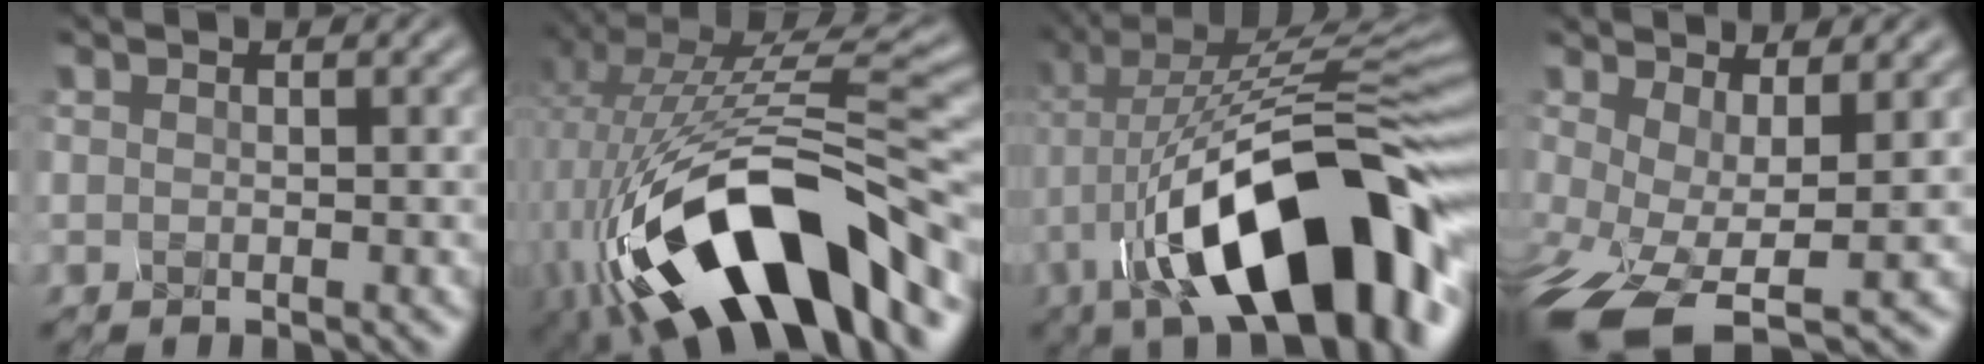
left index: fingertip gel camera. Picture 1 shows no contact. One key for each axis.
{"total": 13.3, "fx": -5.7, "fy": 4.7, "fz": 11.1, "tx": -0.204, "ty": 0.005, "tz": -0.065}
{"total": 15.1, "fx": -4.1, "fy": 6.3, "fz": 13.1, "tx": -0.202, "ty": 0.031, "tz": -0.046}
{"total": 6.5, "fx": -3.3, "fy": 1.6, "fz": 5.3, "tx": -0.131, "ty": -0.021, "tz": -0.037}